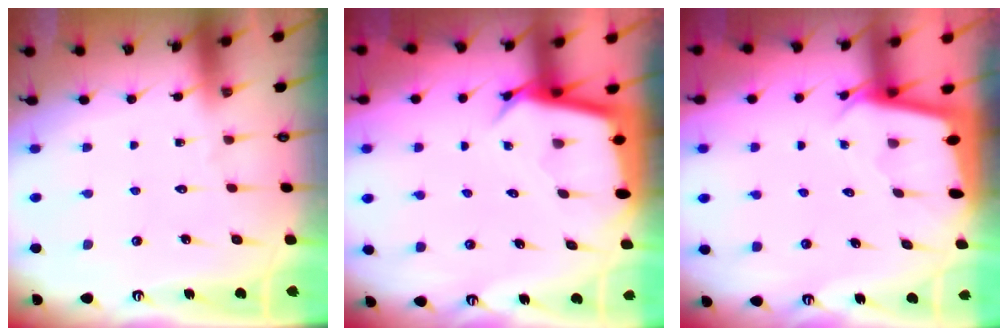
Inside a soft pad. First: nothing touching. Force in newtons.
{"total": 4.6, "press": 4.5, "slide": 0.3}
{"total": 1.9, "press": 1.9, "slide": 0.0}